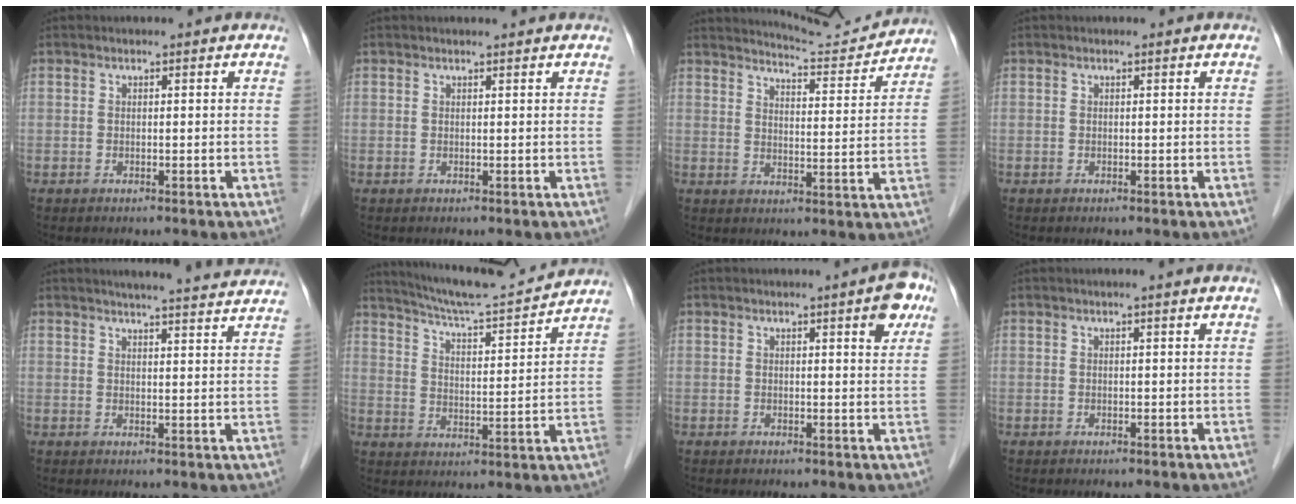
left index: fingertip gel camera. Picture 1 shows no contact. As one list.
[{"total": 1.8, "force": [1.6, 0.4, 0.6], "torque": [0.001, 0.009, 0.024]}, {"total": 9.7, "force": [9.7, -0.4, 0.7], "torque": [-0.013, -0.013, 0.136]}, {"total": 0.0}, {"total": 13.6, "force": [12.7, 0.7, 4.9], "torque": [-0.060, -0.005, 0.148]}, {"total": 14.3, "force": [13.6, 0.1, 4.4], "torque": [-0.075, 0.002, 0.209]}, {"total": 5.2, "force": [2.6, 1.0, 4.4], "torque": [-0.043, 0.000, 0.027]}, {"total": 1.5, "force": [1.1, -0.1, 1.0], "torque": [-0.007, 0.010, 0.018]}]